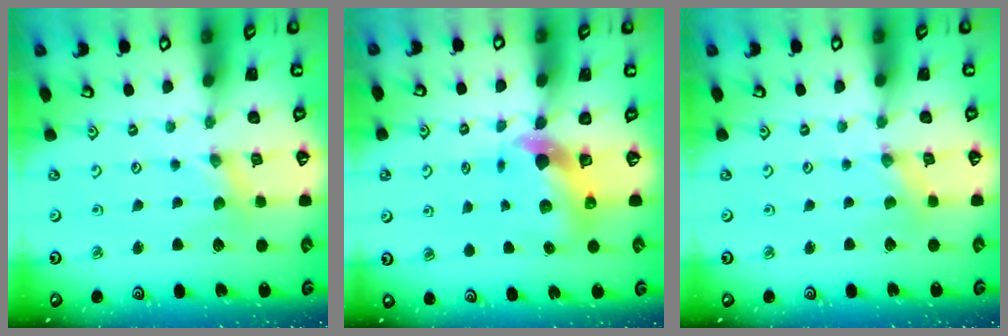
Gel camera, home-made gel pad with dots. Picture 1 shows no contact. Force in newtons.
{"total": 6.4, "press": 6.3, "slide": 1.2}
{"total": 1.4, "press": 1.3, "slide": 0.3}